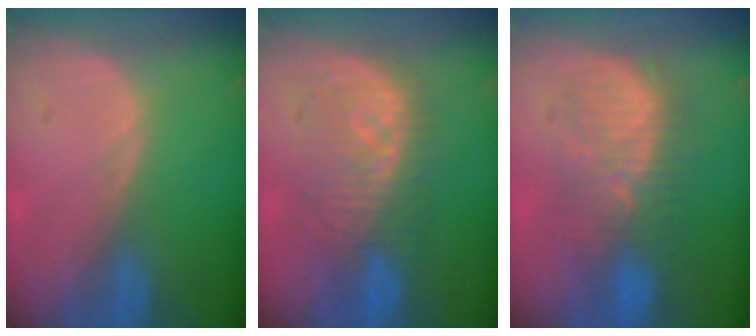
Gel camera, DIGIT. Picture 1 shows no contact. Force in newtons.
{"total": 8.4, "press": 8.4, "slide": 1.0}
{"total": 8.6, "press": 8.6, "slide": 1.0}